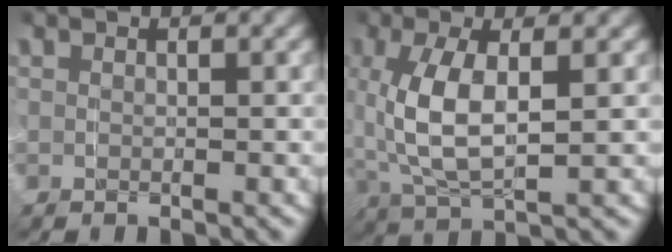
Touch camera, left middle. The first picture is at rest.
{"total": 5.8, "force": [0.5, 2.8, 5.1], "torque": [-0.125, -0.002, 0.013]}